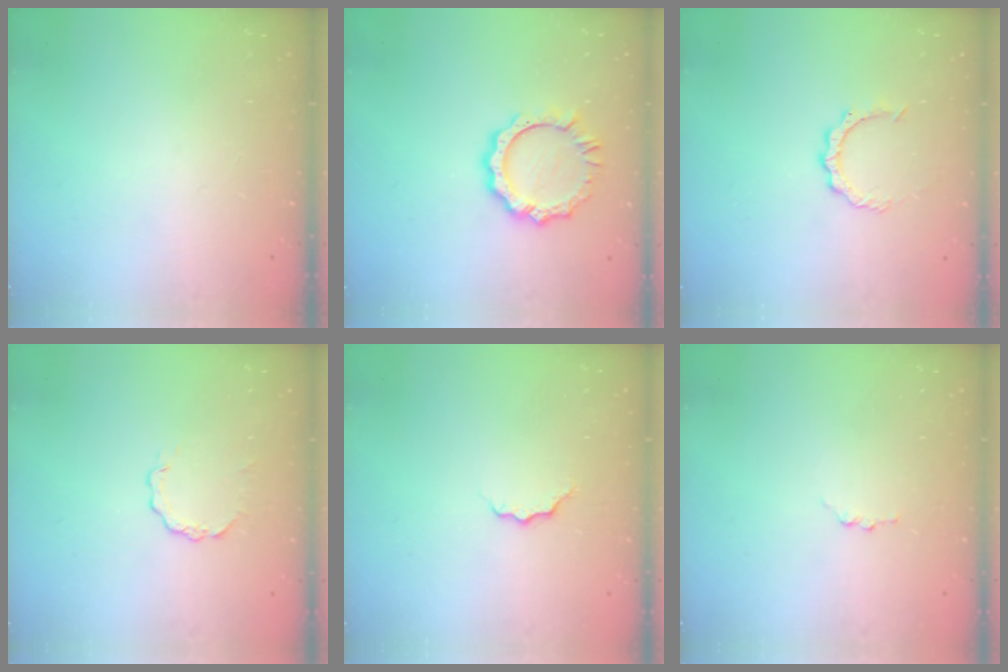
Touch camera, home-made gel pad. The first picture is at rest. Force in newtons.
{"total": 9.1, "press": 9.0, "slide": 1.0}
{"total": 4.6, "press": 4.6, "slide": 0.2}
{"total": 2.7, "press": 2.7, "slide": 0.3}
{"total": 3.5, "press": 3.5, "slide": 0.5}
{"total": 2.8, "press": 2.8, "slide": 0.3}